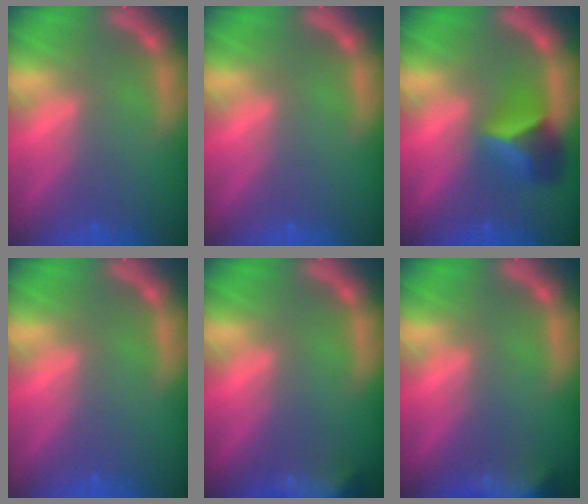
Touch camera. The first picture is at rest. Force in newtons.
{"total": 0.0}
{"total": 4.4}
{"total": 0.0}
{"total": 7.9}
{"total": 7.4}